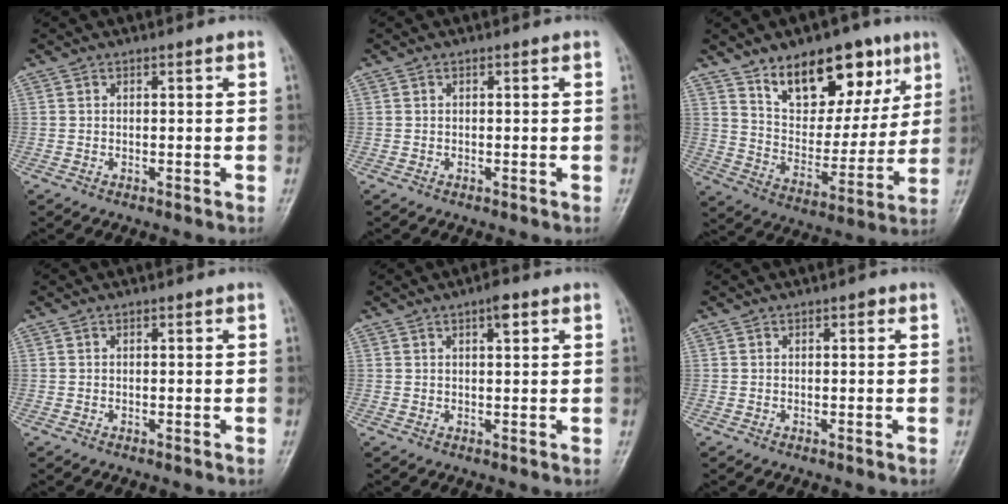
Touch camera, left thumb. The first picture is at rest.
{"total": 0.0}
{"total": 18.7, "force": [10.9, 10.2, 11.2], "torque": [-0.107, -0.054, 0.181]}
{"total": 0.0}
{"total": 2.7, "force": [1.4, 0.9, 2.2], "torque": [-0.028, -0.003, 0.019]}
{"total": 0.6, "force": [0.2, 0.4, 0.5], "torque": [-0.002, 0.002, -0.002]}